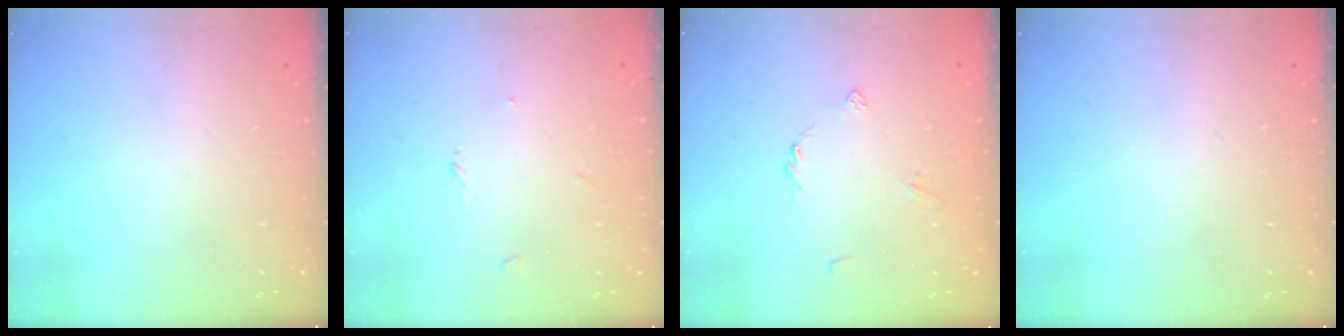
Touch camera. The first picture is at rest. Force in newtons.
{"total": 2.7, "press": 2.7, "slide": 0.3}
{"total": 3.4, "press": 3.4, "slide": 0.5}
{"total": 0.0}